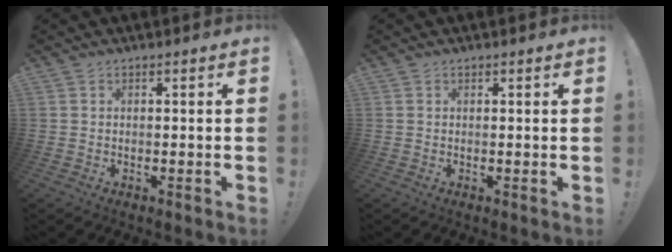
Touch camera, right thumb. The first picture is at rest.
{"total": 0.0}